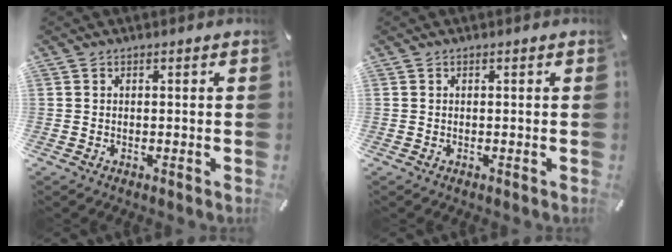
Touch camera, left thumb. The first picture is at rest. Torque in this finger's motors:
{"motor_torque": [-0.03, 0.01, -0.04, 0.00, 0.00]}